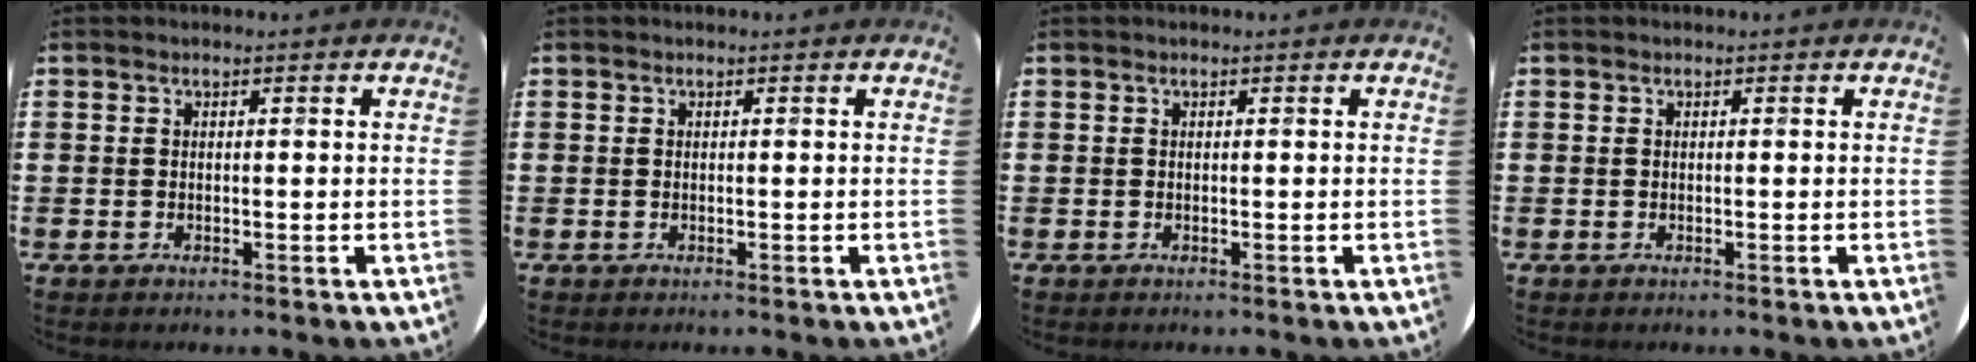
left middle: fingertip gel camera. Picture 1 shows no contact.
{"total": 0.0}
{"total": 0.0}
{"total": 0.0}